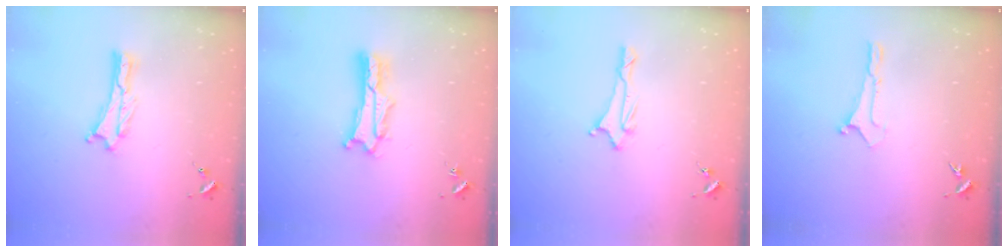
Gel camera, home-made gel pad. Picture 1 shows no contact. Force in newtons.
{"total": 2.0, "press": 2.0, "slide": 0.3}
{"total": 1.7, "press": 1.6, "slide": 0.5}
{"total": 0.0}